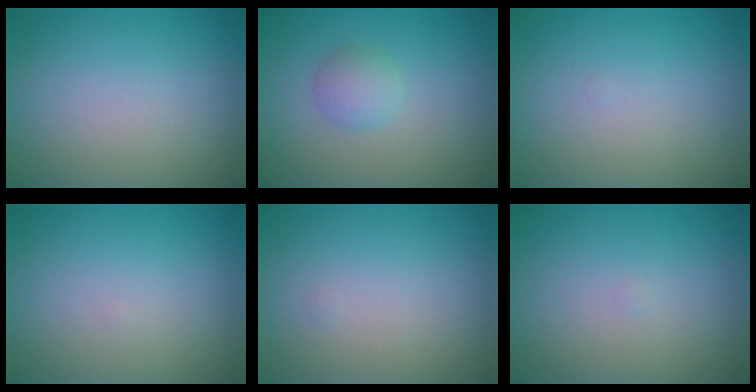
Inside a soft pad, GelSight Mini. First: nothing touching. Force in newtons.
{"total": 2.0, "press": 2.0, "slide": 0.0}
{"total": 0.0}
{"total": 0.0}
{"total": 0.0}
{"total": 0.0}